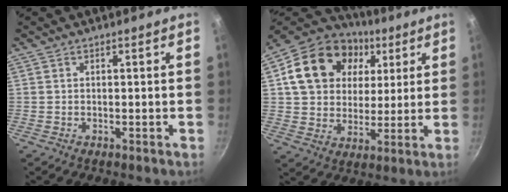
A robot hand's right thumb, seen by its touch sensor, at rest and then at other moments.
{"total": 20.4, "force": [6.3, 15.9, 11.1], "torque": [-0.180, 0.012, 0.101]}